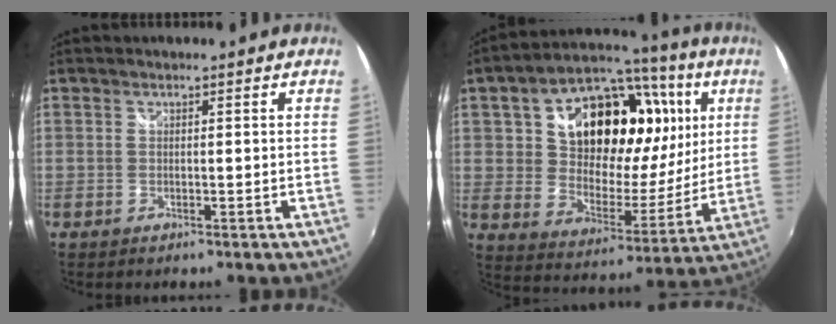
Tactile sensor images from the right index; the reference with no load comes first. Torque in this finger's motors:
{"motor_torque": [1.43, 0.71, 1.05, 0.19]}